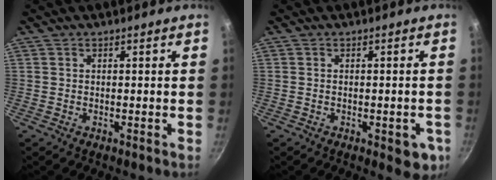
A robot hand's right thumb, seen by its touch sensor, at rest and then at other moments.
{"total": 5.5, "force": [-2.0, 2.5, 4.5], "torque": [-0.036, 0.003, -0.022]}